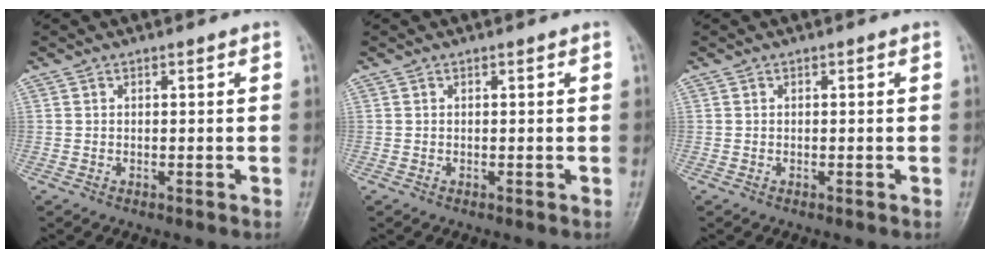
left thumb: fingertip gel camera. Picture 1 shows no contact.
{"total": 0.0}
{"total": 0.0}